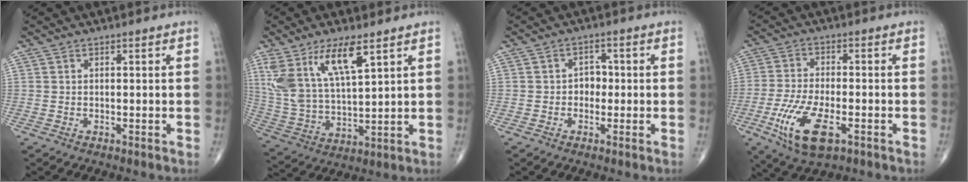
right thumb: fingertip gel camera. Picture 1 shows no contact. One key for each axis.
{"total": 14.7, "fx": 7.7, "fy": 5.2, "fz": 11.4, "tx": -0.231, "ty": -0.028, "tz": 0.159}
{"total": 2.8, "fx": -0.4, "fy": 2.2, "fz": 1.6, "tx": 0.001, "ty": 0.011, "tz": -0.015}
{"total": 11.8, "fx": -4.7, "fy": 4.8, "fz": 9.7, "tx": -0.200, "ty": 0.001, "tz": -0.082}